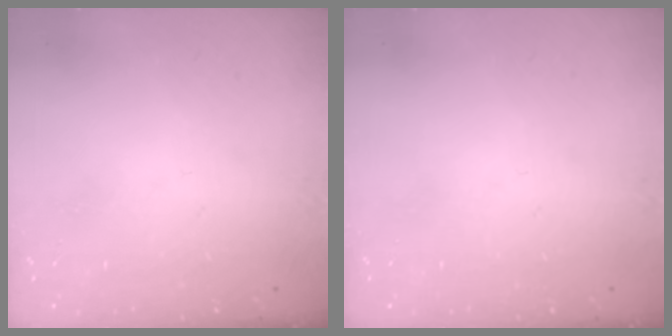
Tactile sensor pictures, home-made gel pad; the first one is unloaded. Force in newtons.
{"total": 0.0}